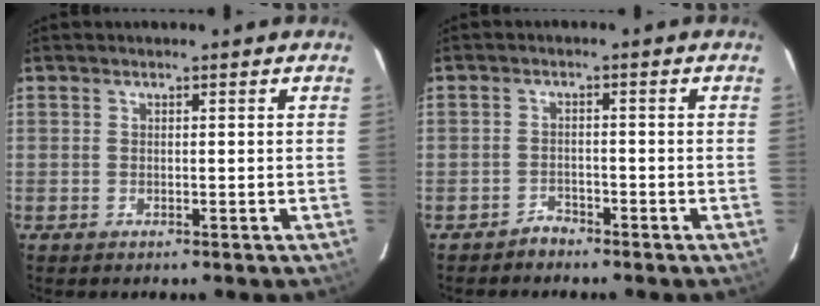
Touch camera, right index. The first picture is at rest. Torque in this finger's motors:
{"motor_torque": [0.12, -0.03, -0.16, -0.17]}